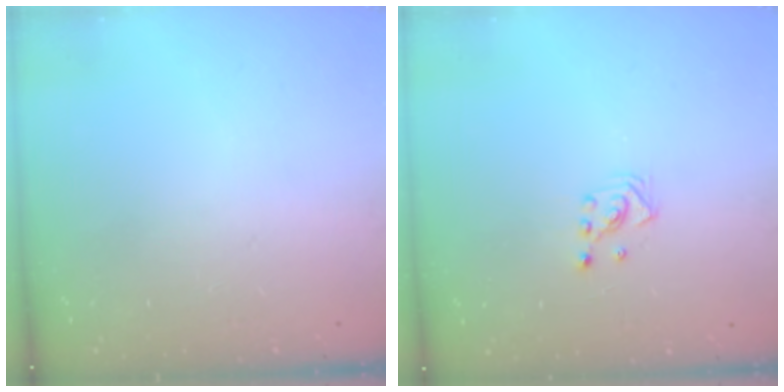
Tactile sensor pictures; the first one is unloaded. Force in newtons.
{"total": 2.6, "press": 2.6, "slide": 0.3}